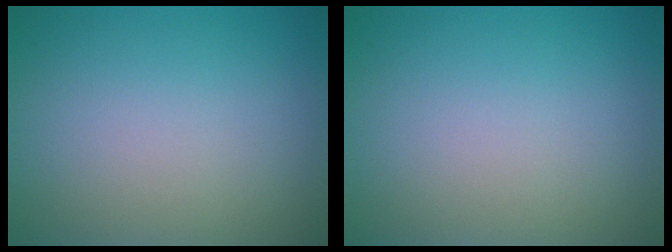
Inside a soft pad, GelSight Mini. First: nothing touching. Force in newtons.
{"total": 0.0}